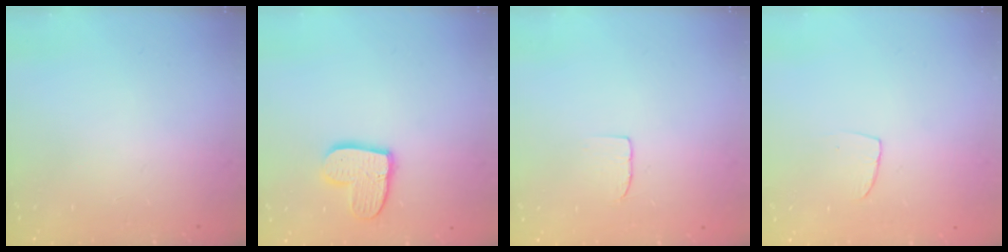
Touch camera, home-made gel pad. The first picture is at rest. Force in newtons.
{"total": 11.5, "press": 11.4, "slide": 0.9}
{"total": 3.9, "press": 3.9, "slide": 0.3}
{"total": 3.1, "press": 3.1, "slide": 0.2}